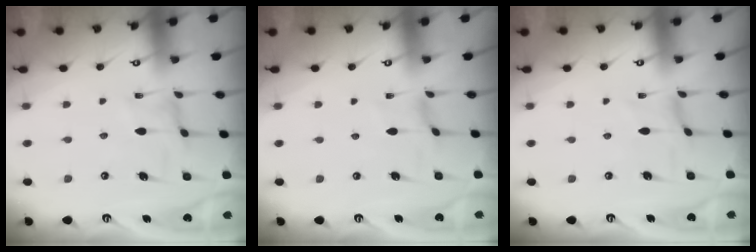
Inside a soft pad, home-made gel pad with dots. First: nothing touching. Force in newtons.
{"total": 1.5, "press": 1.5, "slide": 0.3}
{"total": 0.0}